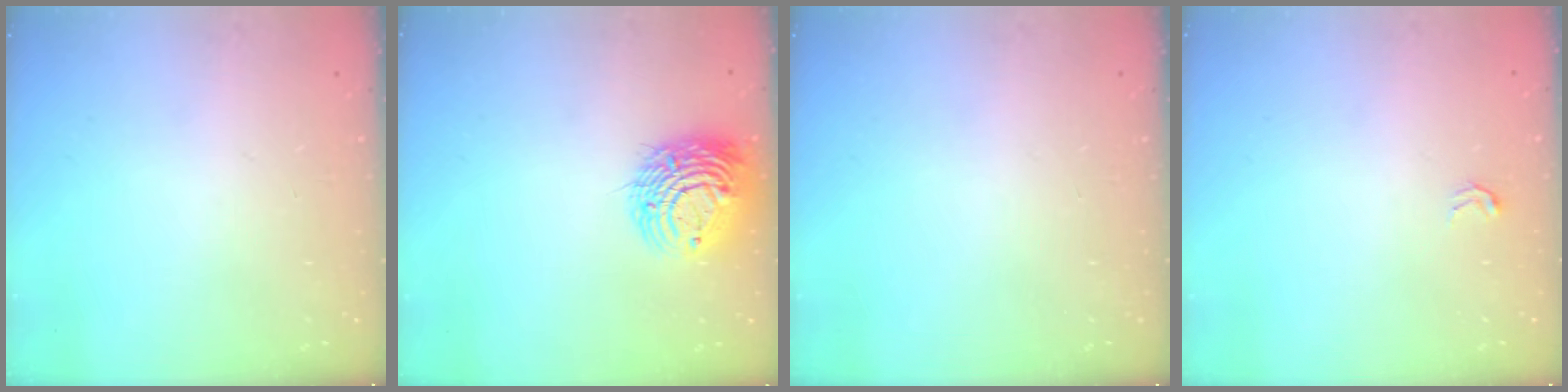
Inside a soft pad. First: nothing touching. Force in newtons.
{"total": 13.0, "press": 12.9, "slide": 1.6}
{"total": 0.0}
{"total": 2.5, "press": 2.5, "slide": 0.5}